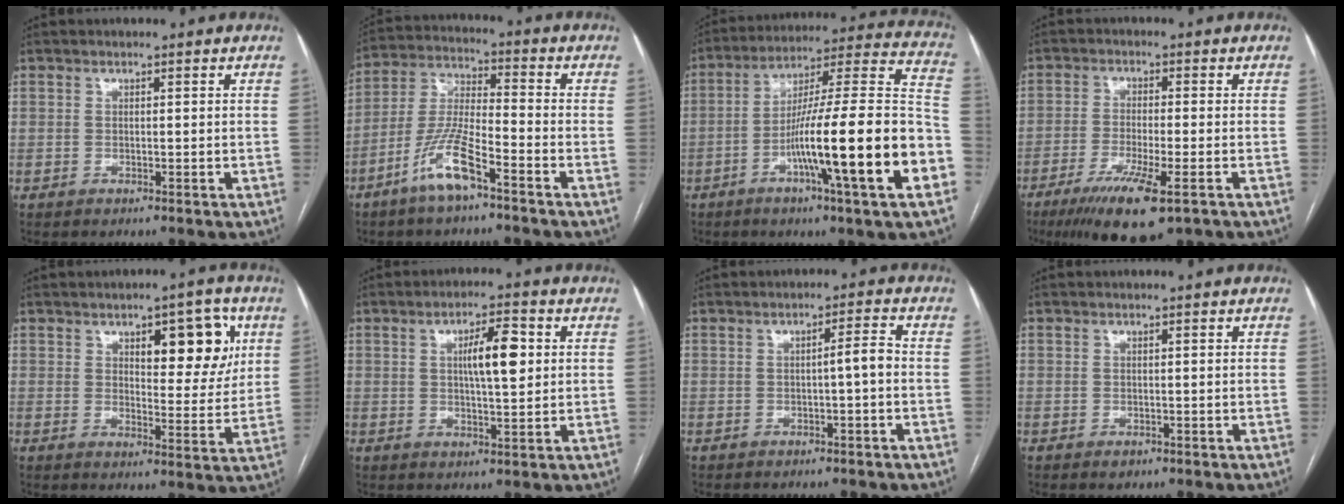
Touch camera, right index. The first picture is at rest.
{"total": 9.9, "force": [-6.0, 1.5, 7.8], "torque": [-0.168, -0.007, -0.120]}
{"total": 23.5, "force": [-7.9, 0.0, 22.1], "torque": [-0.294, -0.002, -0.131]}
{"total": 11.0, "force": [-6.4, 1.6, 8.8], "torque": [-0.155, -0.028, -0.102]}
{"total": 9.8, "force": [4.1, 3.7, 8.1], "torque": [-0.099, 0.008, 0.058]}
{"total": 6.9, "force": [1.6, 1.5, 6.5], "torque": [-0.108, 0.010, 0.029]}
{"total": 2.7, "force": [-0.5, 0.1, 2.6], "torque": [-0.036, 0.005, -0.007]}
{"total": 0.9, "force": [-0.4, 0.7, 0.4], "torque": [-0.002, 0.003, -0.003]}